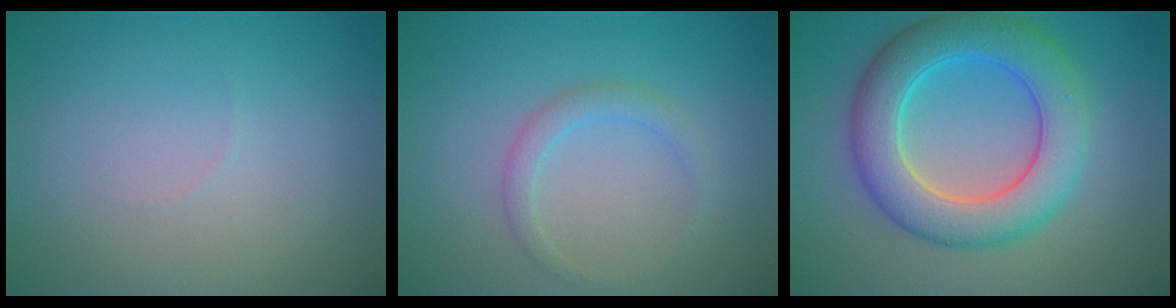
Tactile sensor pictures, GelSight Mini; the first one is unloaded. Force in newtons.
{"total": 1.6, "press": 1.6, "slide": 0.0}
{"total": 7.7, "press": 7.7, "slide": 0.3}